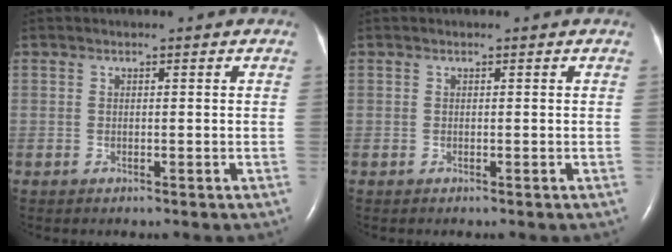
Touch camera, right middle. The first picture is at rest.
{"total": 0.0}